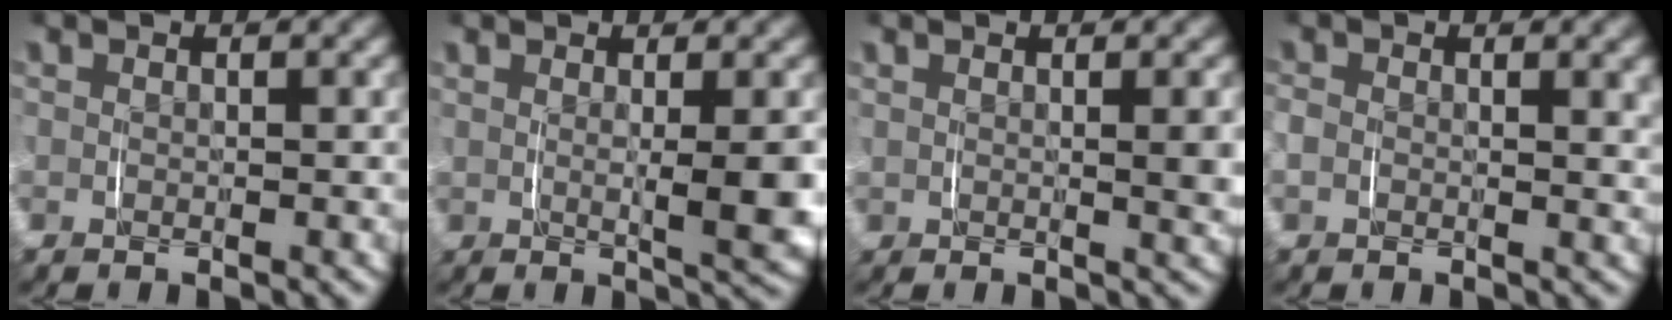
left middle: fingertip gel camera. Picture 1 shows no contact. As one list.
[{"total": 4.1, "force": [0.8, 1.2, 3.8], "torque": [-0.056, -0.003, 0.013]}, {"total": 2.0, "force": [0.7, 0.5, 1.8], "torque": [-0.024, -0.001, 0.010]}, {"total": 1.9, "force": [0.3, 1.3, 1.4], "torque": [-0.033, -0.003, 0.003]}]